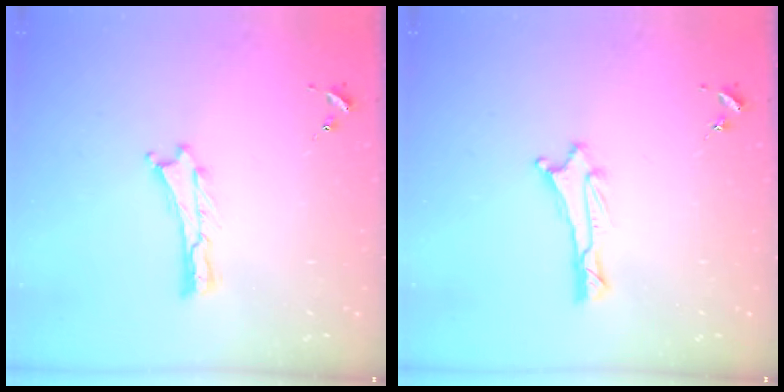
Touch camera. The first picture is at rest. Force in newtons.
{"total": 1.1, "press": 1.1, "slide": 0.1}